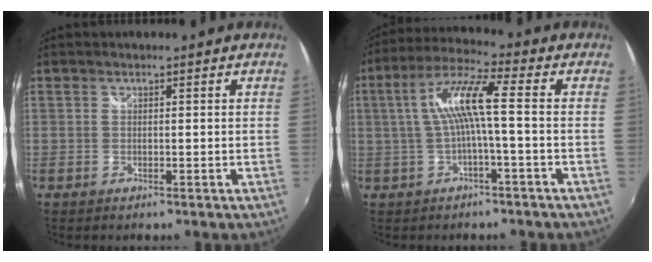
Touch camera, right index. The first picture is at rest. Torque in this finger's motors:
{"motor_torque": [1.13, -0.27, 0.65, 0.18]}